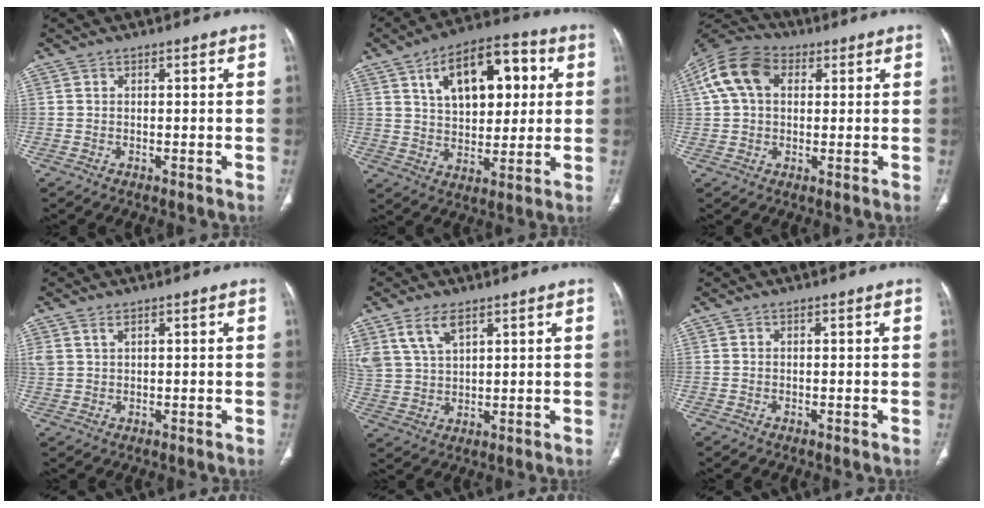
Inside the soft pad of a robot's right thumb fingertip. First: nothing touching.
{"total": 17.3, "force": [5.6, 9.6, 13.3], "torque": [-0.164, 0.003, 0.091]}
{"total": 11.7, "force": [3.3, 8.2, 7.8], "torque": [-0.147, 0.027, 0.050]}
{"total": 2.7, "force": [1.7, 1.4, 1.6], "torque": [-0.037, 0.002, 0.045]}
{"total": 7.9, "force": [4.8, 4.0, 4.8], "torque": [-0.094, -0.012, 0.105]}
{"total": 0.0}